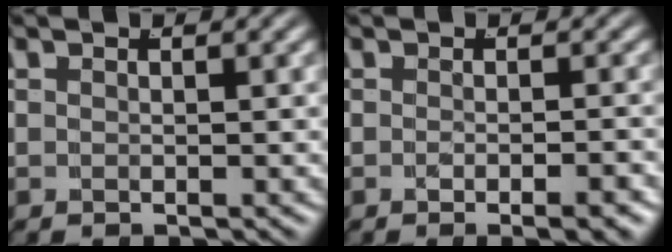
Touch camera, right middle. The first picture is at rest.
{"total": 1.9, "force": [-1.5, -0.3, 1.2], "torque": [-0.016, 0.005, -0.027]}